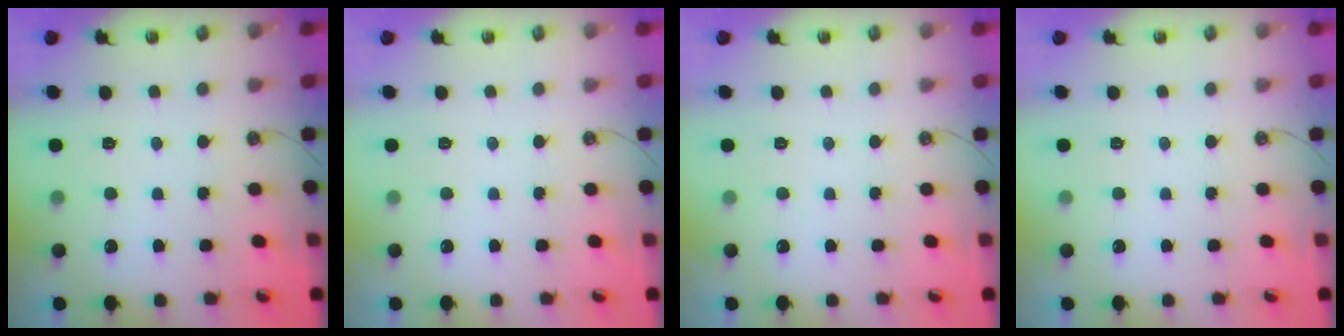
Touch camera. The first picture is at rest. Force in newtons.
{"total": 0.0}
{"total": 0.0}
{"total": 0.0}